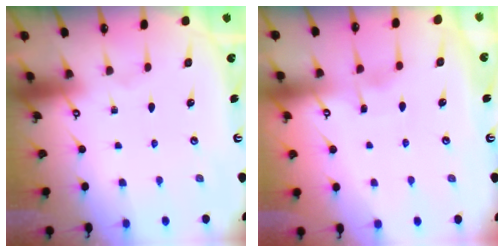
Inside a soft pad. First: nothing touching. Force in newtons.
{"total": 3.6, "press": 3.6, "slide": 0.4}